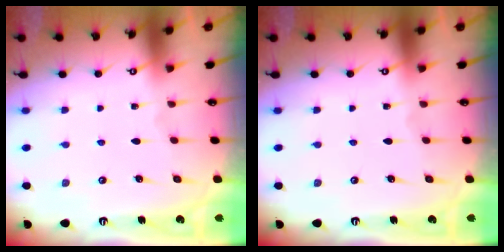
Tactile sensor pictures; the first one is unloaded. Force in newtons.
{"total": 0.0}